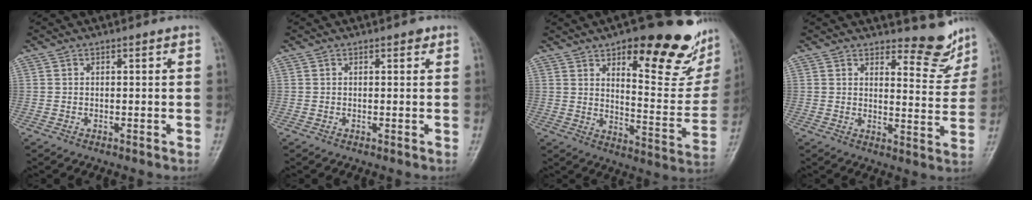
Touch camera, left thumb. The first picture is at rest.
{"total": 0.9, "force": [0.5, 0.5, 0.6], "torque": [-0.001, 0.000, 0.003]}
{"total": 24.4, "force": [14.1, 8.8, 17.8], "torque": [-0.181, -0.066, 0.197]}
{"total": 7.9, "force": [6.9, 2.7, 2.9], "torque": [-0.009, -0.064, 0.088]}